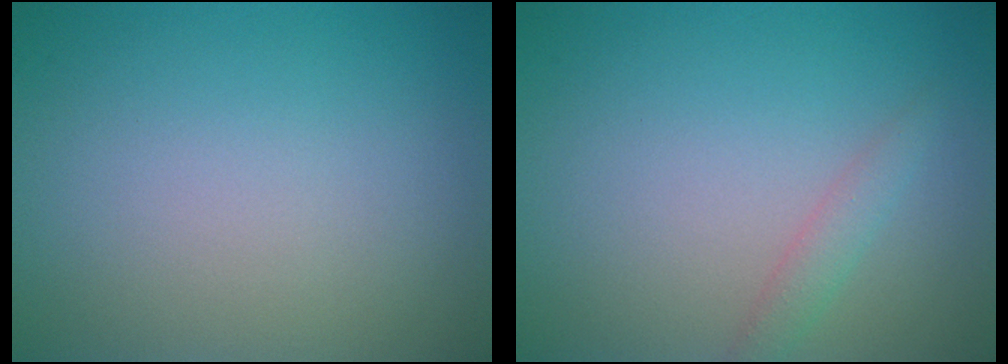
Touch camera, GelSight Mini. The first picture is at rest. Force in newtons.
{"total": 1.3, "press": 1.3, "slide": 0.1}